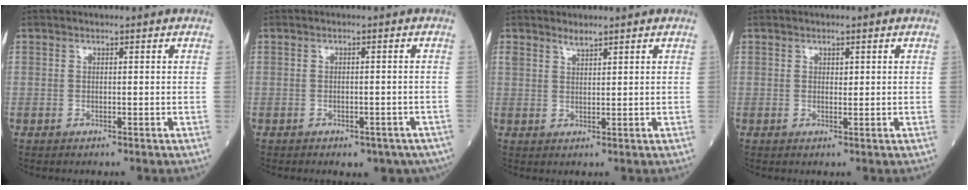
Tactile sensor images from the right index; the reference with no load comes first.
{"total": 9.2, "force": [-5.8, 5.1, 4.9], "torque": [-0.074, 0.016, -0.069]}
{"total": 3.1, "force": [2.4, 1.5, 1.3], "torque": [-0.038, 0.013, 0.055]}
{"total": 1.3, "force": [0.4, 0.9, 0.9], "torque": [-0.026, 0.007, 0.011]}